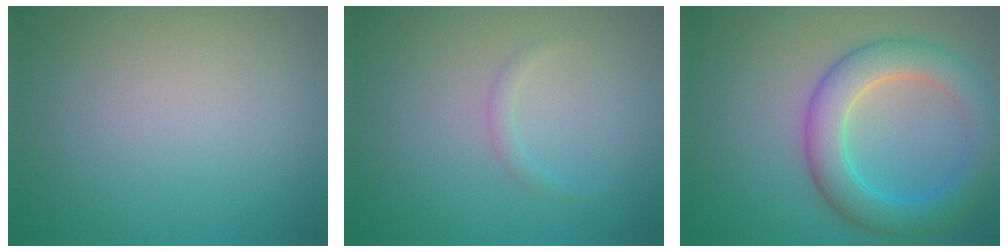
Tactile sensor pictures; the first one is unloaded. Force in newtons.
{"total": 0.8, "press": 0.8, "slide": 0.1}
{"total": 5.9, "press": 5.9, "slide": 0.2}